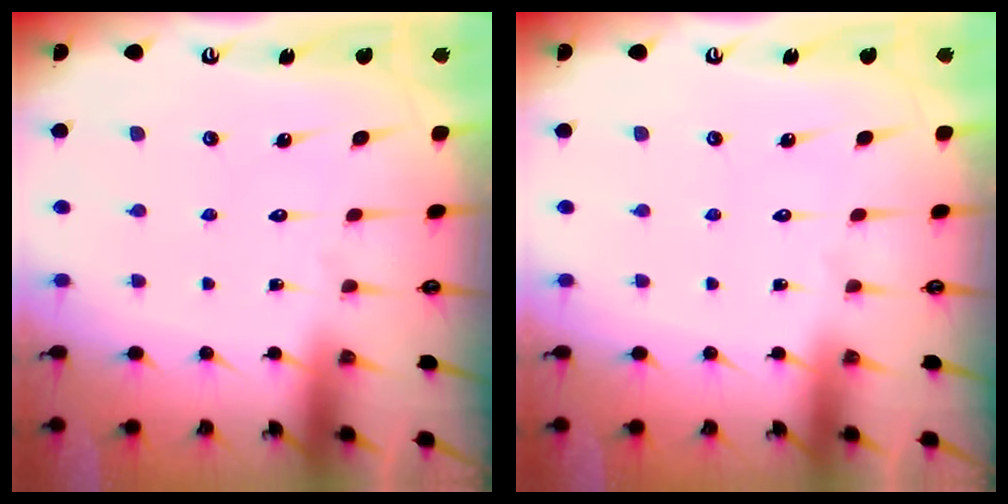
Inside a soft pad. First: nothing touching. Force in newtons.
{"total": 0.0}